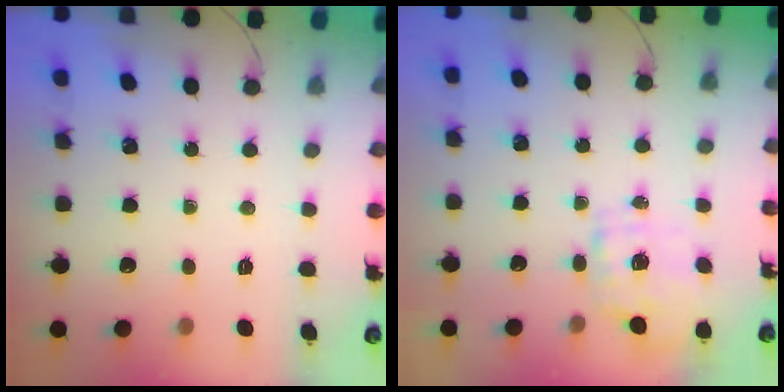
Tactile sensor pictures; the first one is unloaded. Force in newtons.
{"total": 1.7, "press": 1.6, "slide": 0.5}